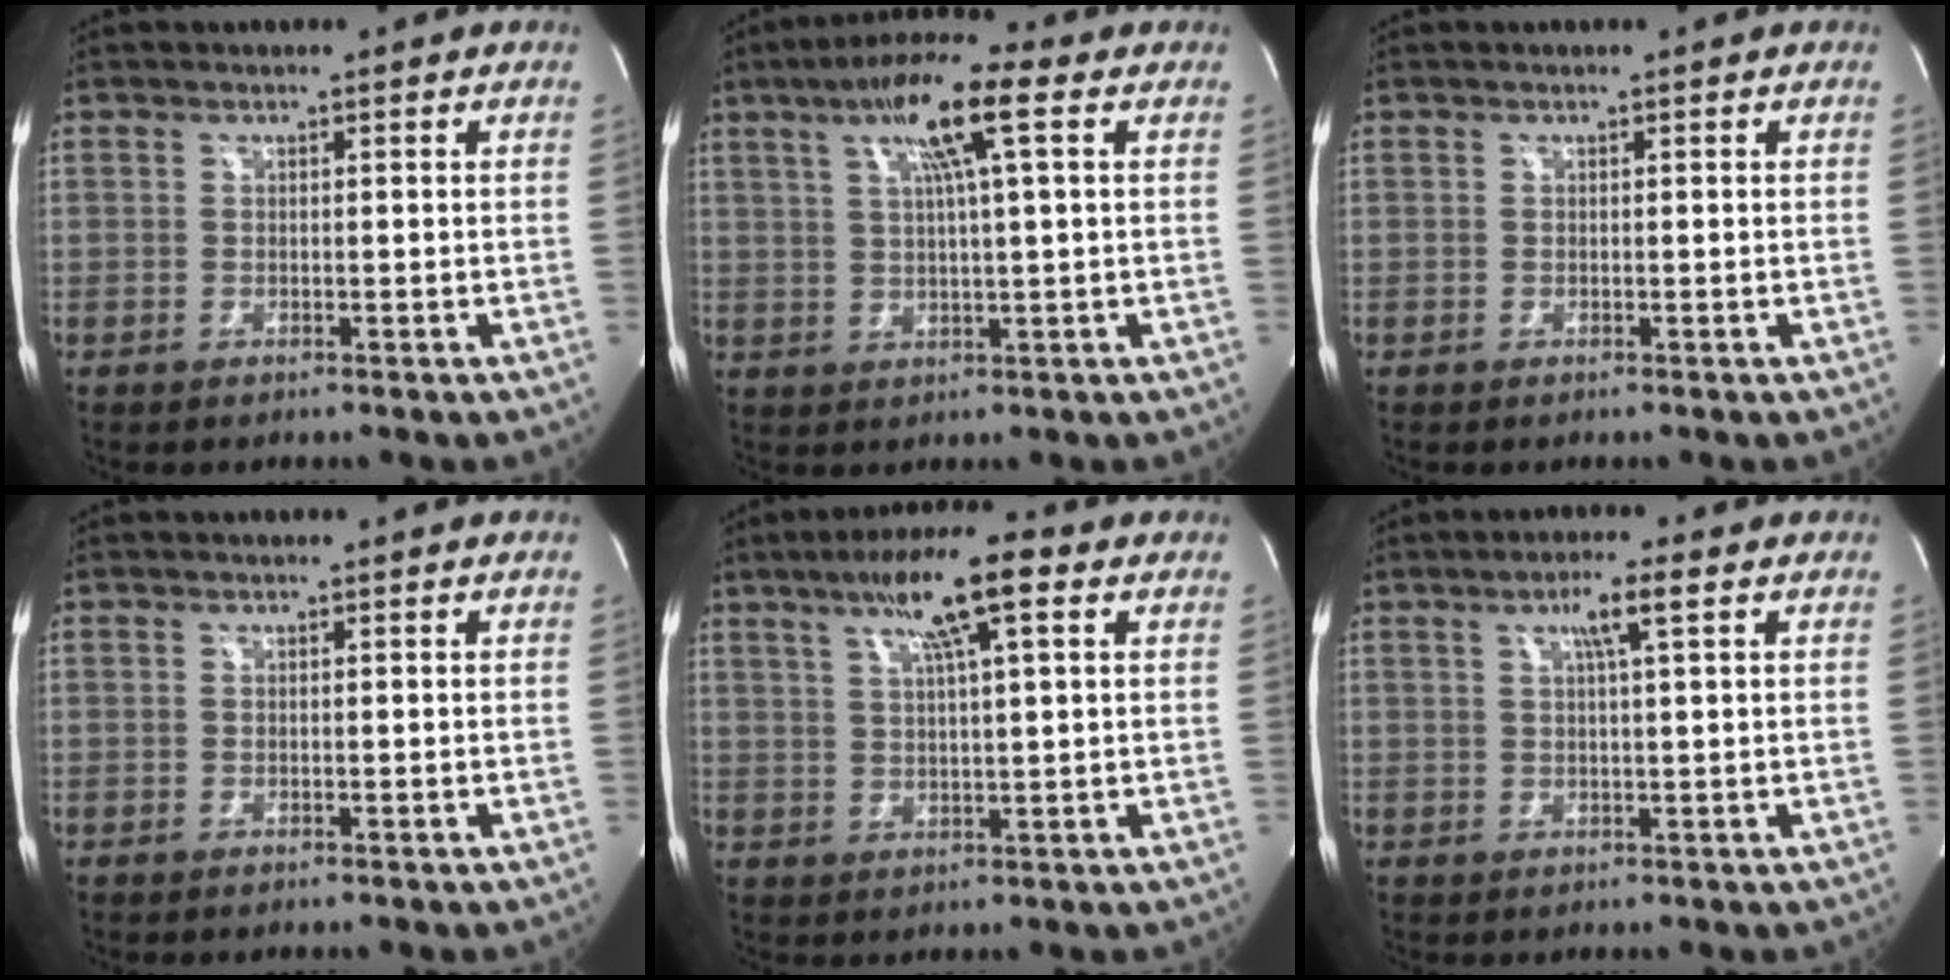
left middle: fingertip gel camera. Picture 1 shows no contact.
{"total": 10.6, "force": [4.5, 0.5, 9.6], "torque": [-0.175, 0.023, 0.071]}
{"total": 0.0}
{"total": 0.0}
{"total": 10.2, "force": [5.2, 0.8, 8.8], "torque": [-0.155, 0.020, 0.082]}
{"total": 4.5, "force": [2.0, -0.2, 4.1], "torque": [-0.073, 0.006, 0.033]}